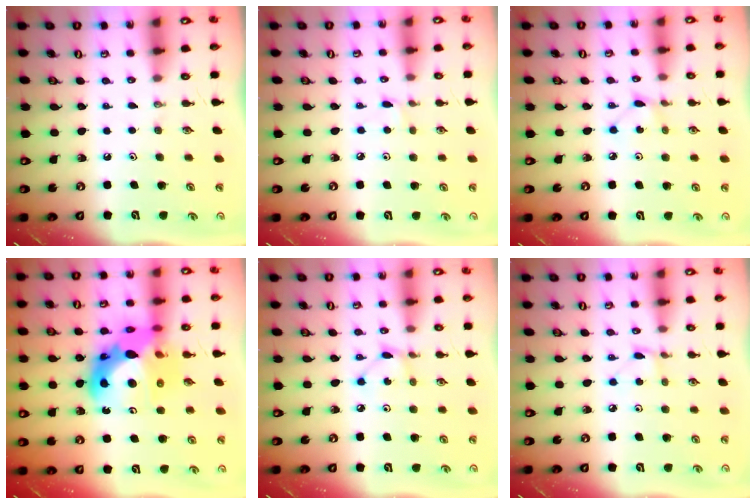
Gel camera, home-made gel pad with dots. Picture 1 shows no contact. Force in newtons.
{"total": 2.8, "press": 2.7, "slide": 0.5}
{"total": 2.5, "press": 2.5, "slide": 0.4}
{"total": 18.6, "press": 18.5, "slide": 1.7}
{"total": 2.6, "press": 2.6, "slide": 0.0}
{"total": 2.6, "press": 2.5, "slide": 0.4}